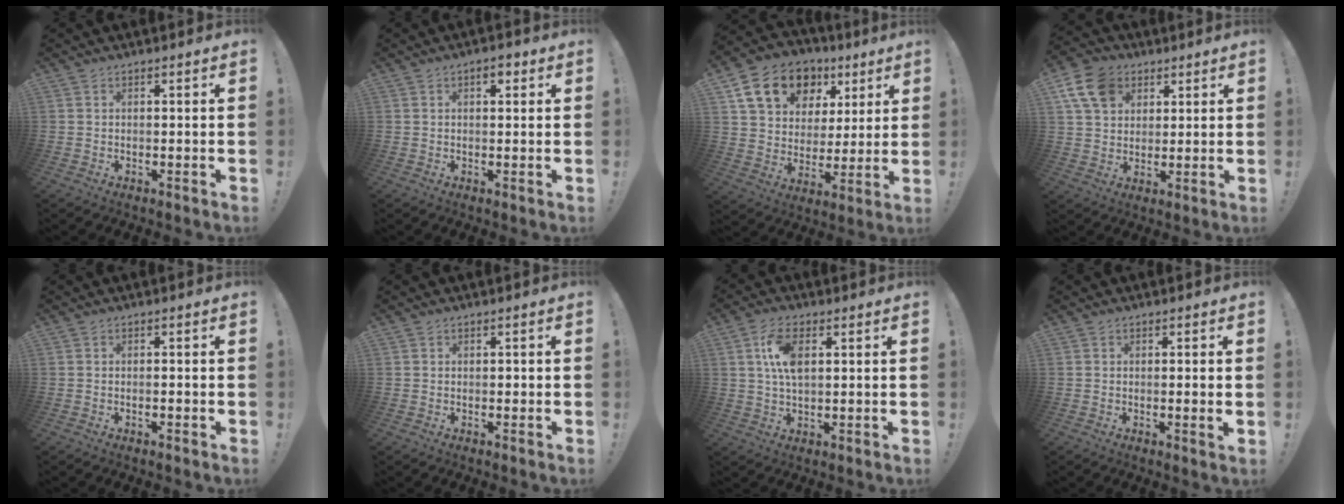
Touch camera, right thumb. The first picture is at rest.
{"total": 2.7, "force": [1.1, 1.4, 2.0], "torque": [-0.019, -0.001, 0.013]}
{"total": 17.7, "force": [9.2, 12.7, 8.1], "torque": [-0.128, -0.035, 0.181]}
{"total": 12.6, "force": [5.6, 9.5, 6.1], "torque": [-0.097, -0.014, 0.114]}
{"total": 1.1, "force": [-0.9, 0.0, 0.7], "torque": [-0.017, 0.003, -0.015]}
{"total": 0.9, "force": [-0.4, 0.7, 0.3], "torque": [-0.010, 0.006, -0.007]}
{"total": 8.5, "force": [2.3, 4.2, 7.1], "torque": [-0.134, -0.002, 0.037]}
{"total": 2.1, "force": [-0.1, -0.2, 2.1], "torque": [-0.033, -0.004, -0.003]}